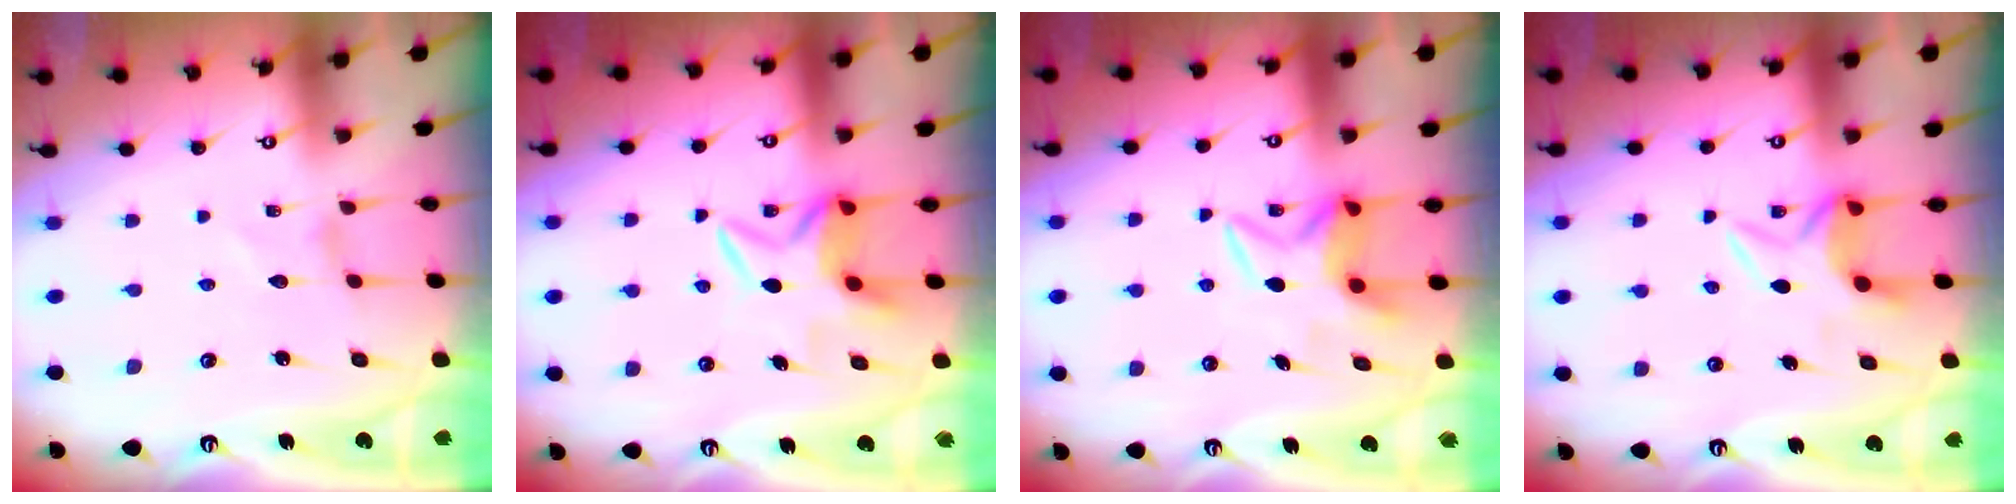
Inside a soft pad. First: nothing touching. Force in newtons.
{"total": 6.1, "press": 6.0, "slide": 1.0}
{"total": 6.4, "press": 6.4, "slide": 0.6}
{"total": 5.6, "press": 5.6, "slide": 1.0}